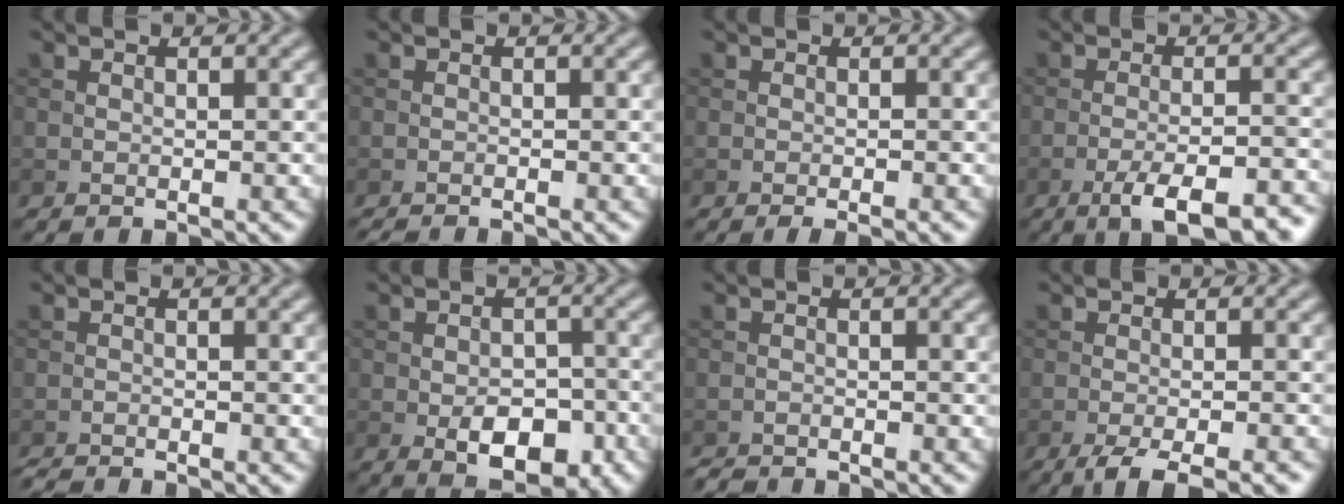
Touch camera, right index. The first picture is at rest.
{"total": 1.2, "force": [-1.1, 0.1, 0.6], "torque": [-0.006, 0.000, -0.020]}
{"total": 2.0, "force": [-1.0, 0.4, 1.6], "torque": [-0.017, -0.002, -0.017]}
{"total": 7.6, "force": [-4.7, 1.9, 5.6], "torque": [-0.083, -0.005, -0.070]}
{"total": 1.7, "force": [-1.6, 0.0, 0.5], "torque": [-0.015, -0.005, -0.034]}
{"total": 6.0, "force": [-2.3, 3.4, 4.4], "torque": [-0.062, -0.006, -0.035]}
{"total": 1.8, "force": [-1.8, 0.1, 0.2], "torque": [-0.002, -0.007, -0.035]}
{"total": 5.0, "force": [-3.3, 1.0, 3.6], "torque": [-0.048, -0.003, -0.057]}